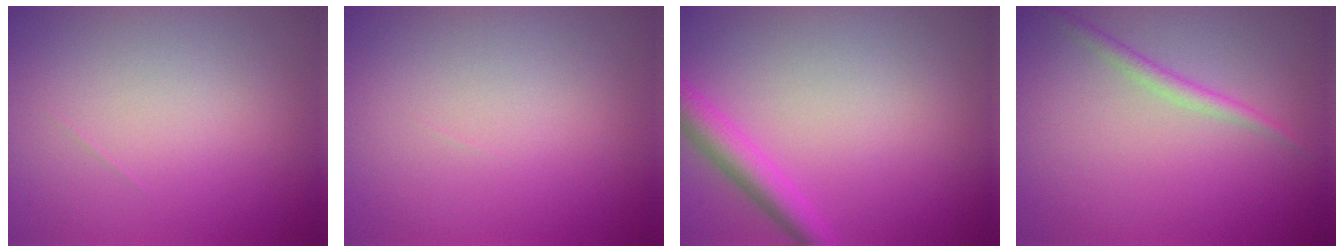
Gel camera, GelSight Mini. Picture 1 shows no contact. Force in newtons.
{"total": 0.0}
{"total": 2.9, "press": 2.9, "slide": 0.1}
{"total": 1.5, "press": 1.5, "slide": 0.1}